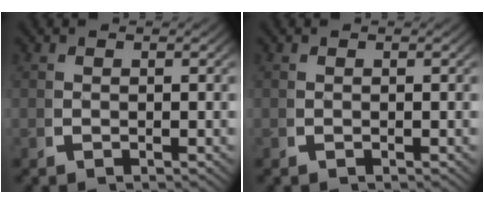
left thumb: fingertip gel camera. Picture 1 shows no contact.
{"total": 0.0}